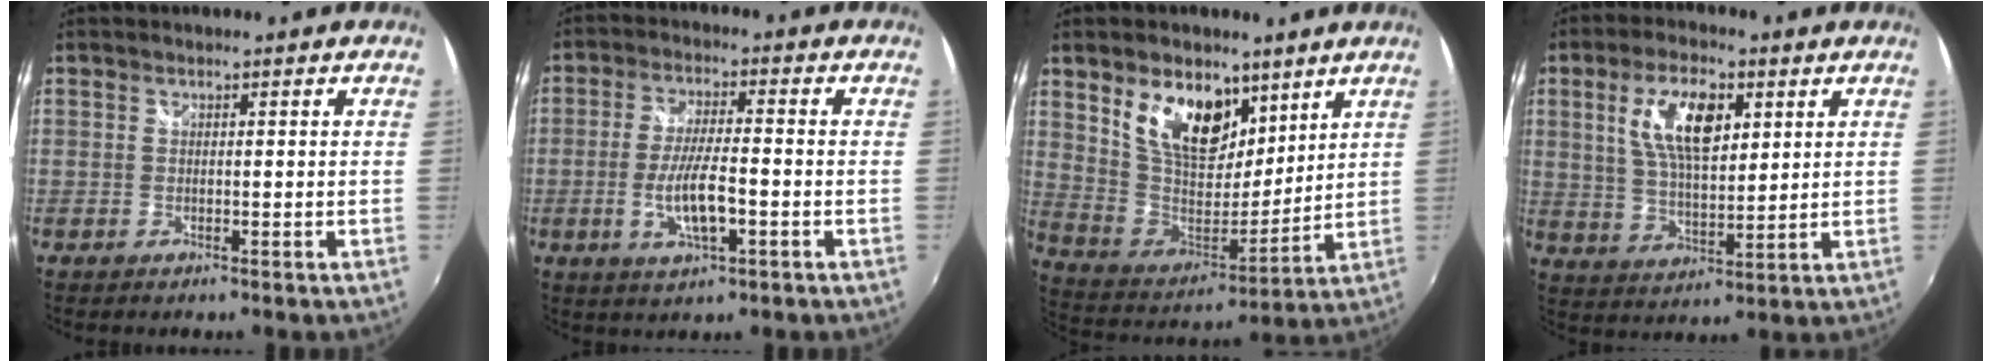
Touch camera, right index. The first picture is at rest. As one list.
[{"total": 8.3, "force": [-2.5, 2.1, 7.6], "torque": [-0.148, -0.009, -0.044]}, {"total": 16.2, "force": [8.7, 9.1, 10.1], "torque": [-0.191, 0.002, 0.168]}, {"total": 11.3, "force": [4.0, 4.9, 9.4], "torque": [-0.180, 0.011, 0.076]}]